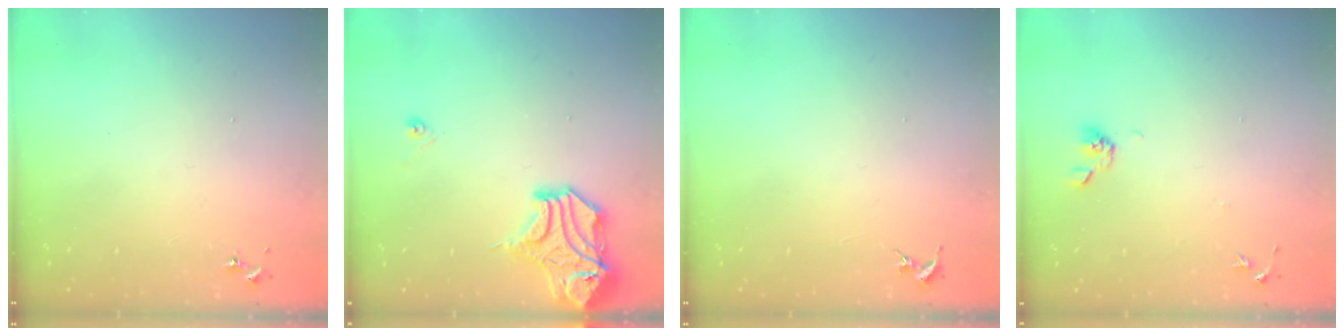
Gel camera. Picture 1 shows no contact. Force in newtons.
{"total": 14.3, "press": 14.0, "slide": 2.5}
{"total": 0.0}
{"total": 5.5, "press": 4.9, "slide": 2.6}